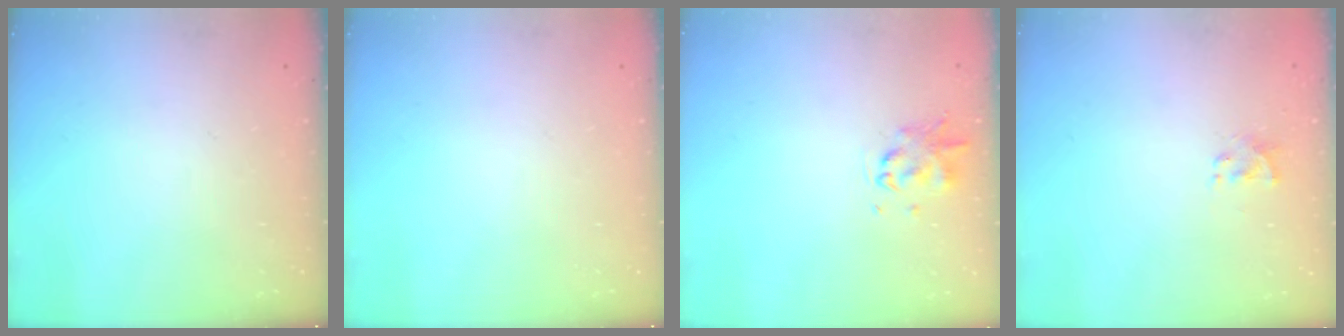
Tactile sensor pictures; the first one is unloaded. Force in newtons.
{"total": 0.0}
{"total": 1.9, "press": 1.9, "slide": 0.4}
{"total": 1.3, "press": 1.3, "slide": 0.3}